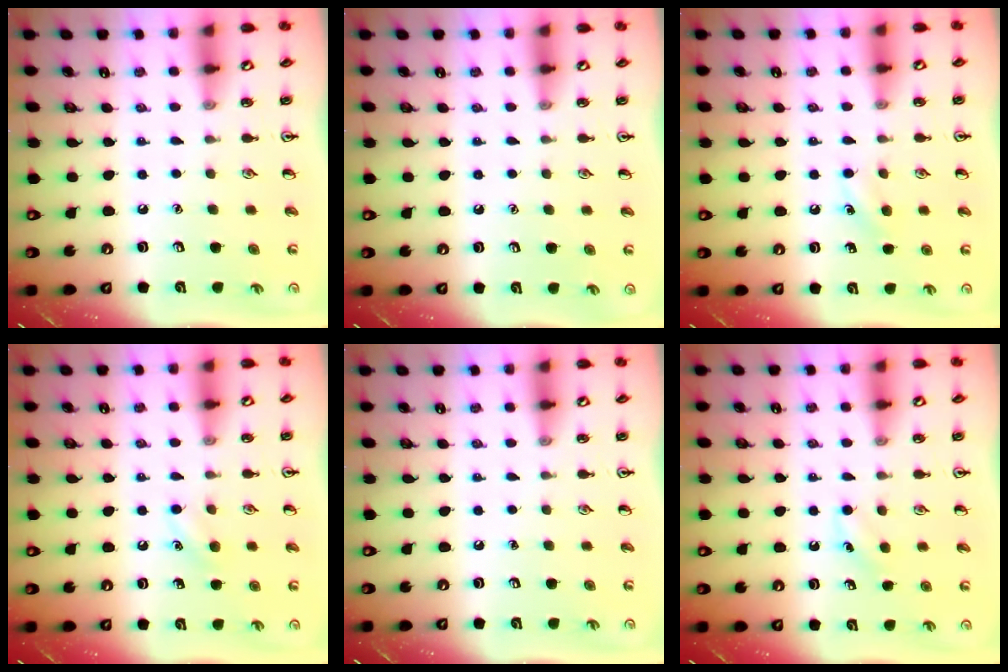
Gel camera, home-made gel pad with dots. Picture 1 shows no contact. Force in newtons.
{"total": 0.0}
{"total": 6.5, "press": 6.2, "slide": 1.9}
{"total": 5.8, "press": 5.6, "slide": 1.6}
{"total": 0.0}
{"total": 3.4, "press": 3.2, "slide": 1.1}